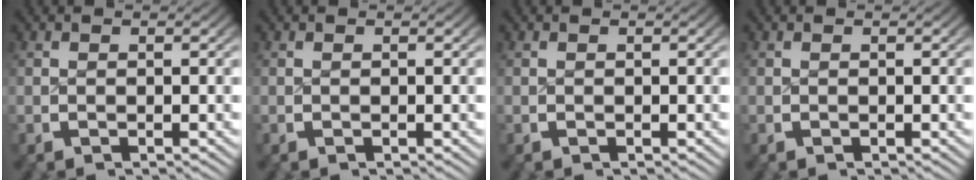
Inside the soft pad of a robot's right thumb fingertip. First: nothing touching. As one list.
[{"total": 0.0}, {"total": 0.0}, {"total": 0.0}]